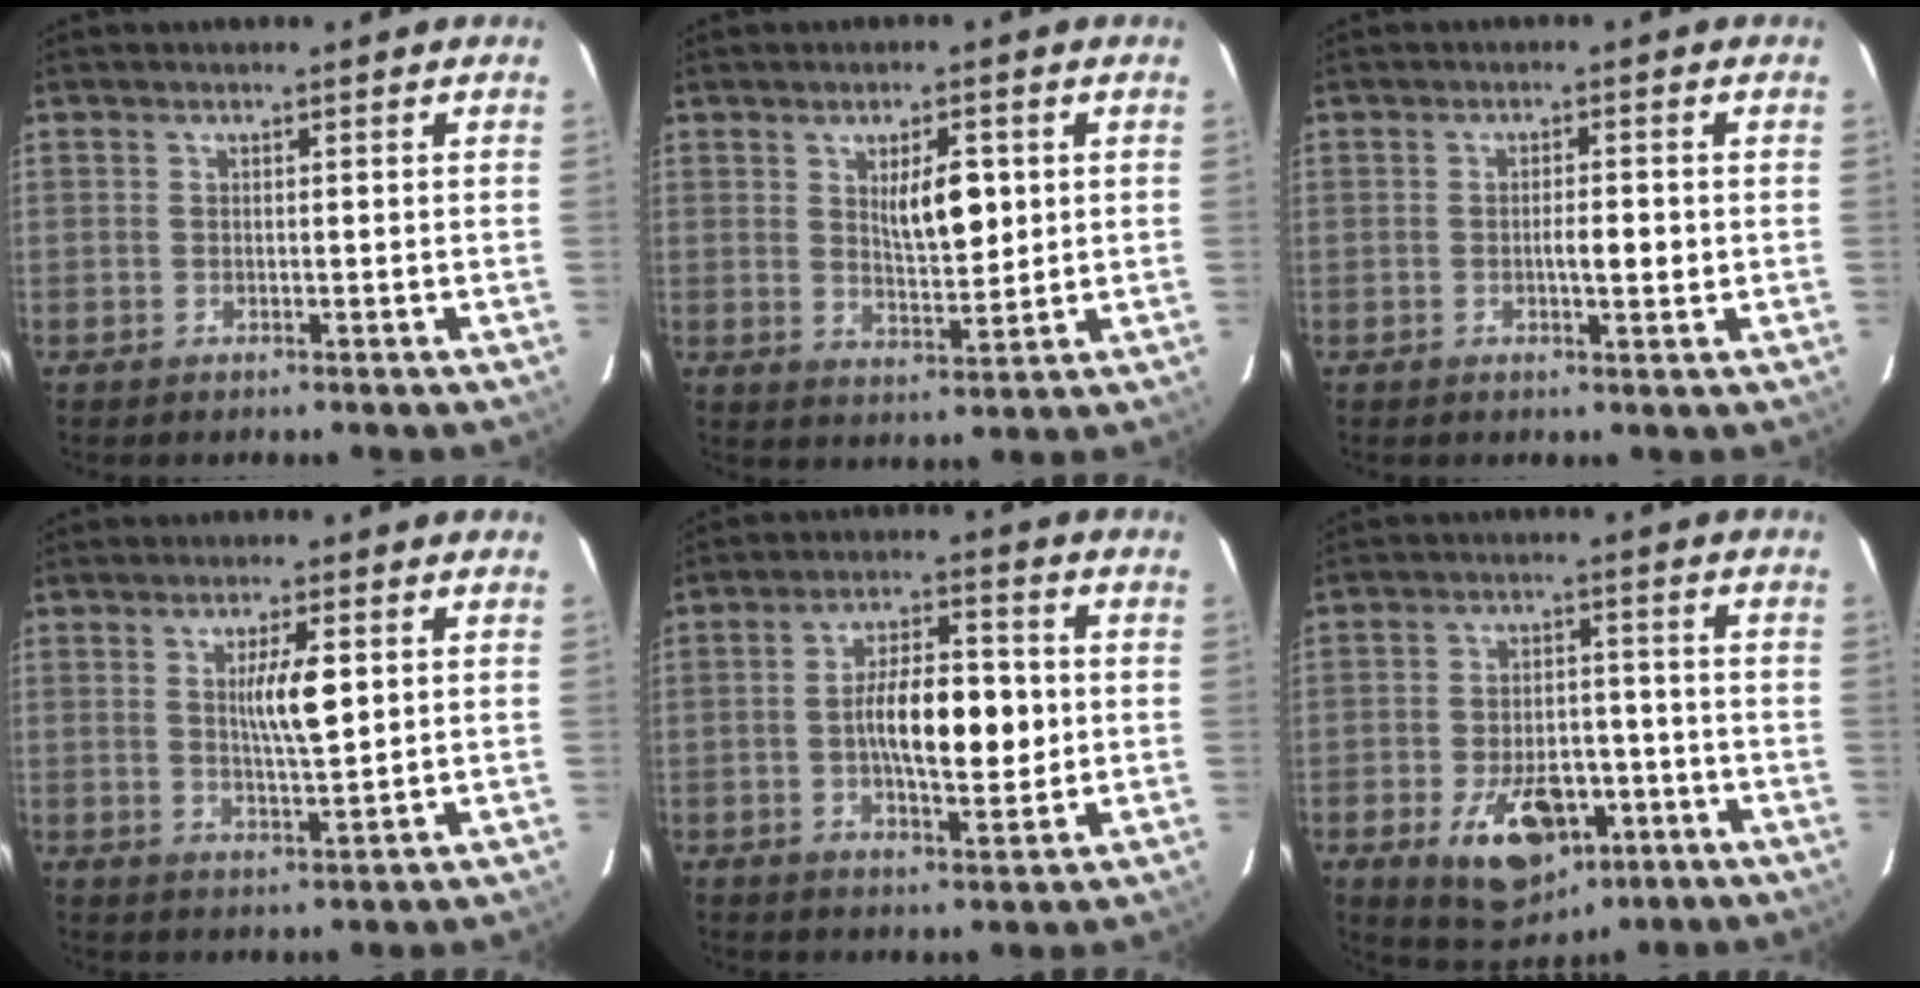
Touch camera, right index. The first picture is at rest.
{"total": 6.5, "force": [1.7, 2.2, 5.8], "torque": [-0.095, -0.003, 0.035]}
{"total": 3.1, "force": [-0.4, 0.6, 3.0], "torque": [-0.049, 0.000, -0.005]}
{"total": 5.7, "force": [1.4, 0.7, 5.5], "torque": [-0.094, -0.004, 0.025]}
{"total": 10.8, "force": [-0.4, 3.7, 10.2], "torque": [-0.176, 0.011, -0.007]}
{"total": 12.2, "force": [-5.5, 6.8, 8.5], "torque": [-0.139, 0.001, -0.077]}